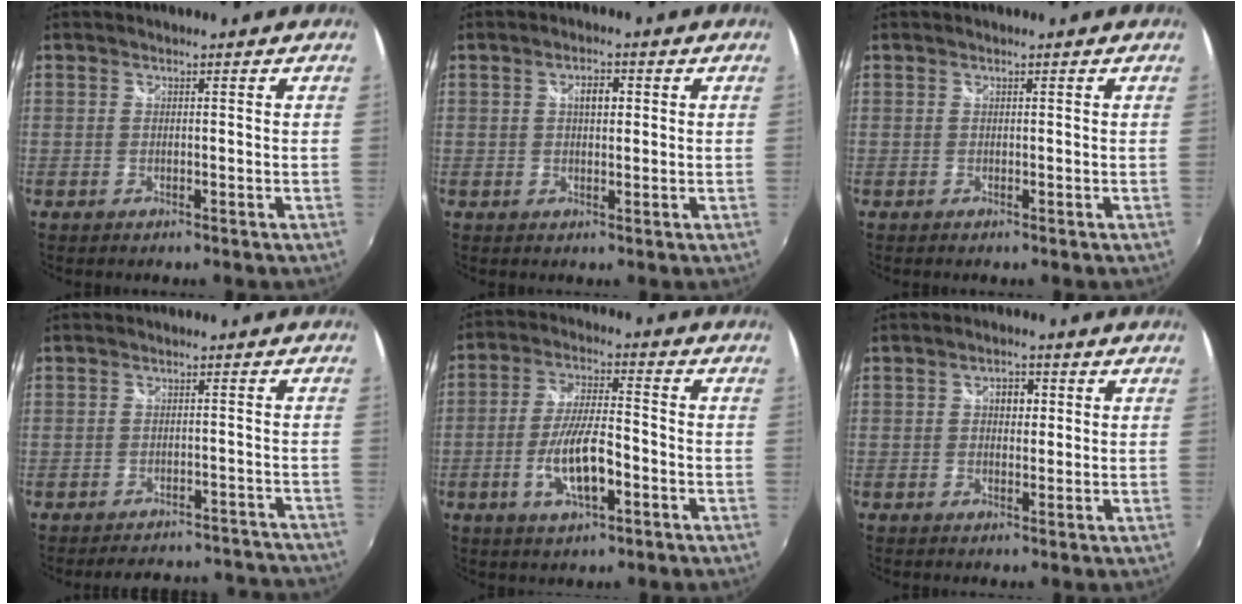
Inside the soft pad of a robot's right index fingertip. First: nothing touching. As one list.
[{"total": 3.0, "force": [0.8, 1.5, 2.6], "torque": [-0.041, 0.008, 0.012]}, {"total": 0.0}, {"total": 12.7, "force": [-11.8, 4.3, 2.2], "torque": [-0.039, 0.043, -0.131]}, {"total": 10.2, "force": [-3.6, 3.0, 9.0], "torque": [-0.177, -0.004, -0.061]}, {"total": 3.1, "force": [0.7, 2.0, 2.2], "torque": [-0.031, 0.009, 0.010]}]